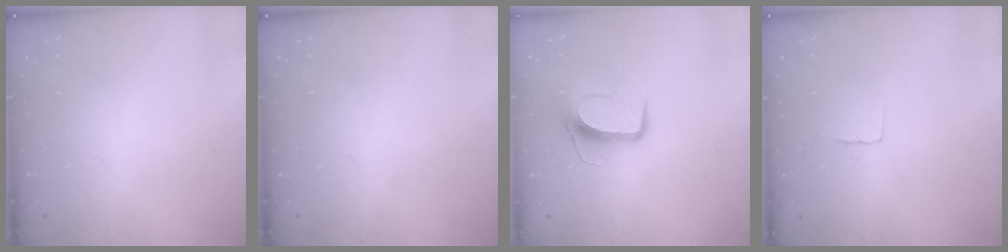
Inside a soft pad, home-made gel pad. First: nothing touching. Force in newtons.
{"total": 0.0}
{"total": 10.5, "press": 10.5, "slide": 0.8}
{"total": 4.0, "press": 4.0, "slide": 0.2}